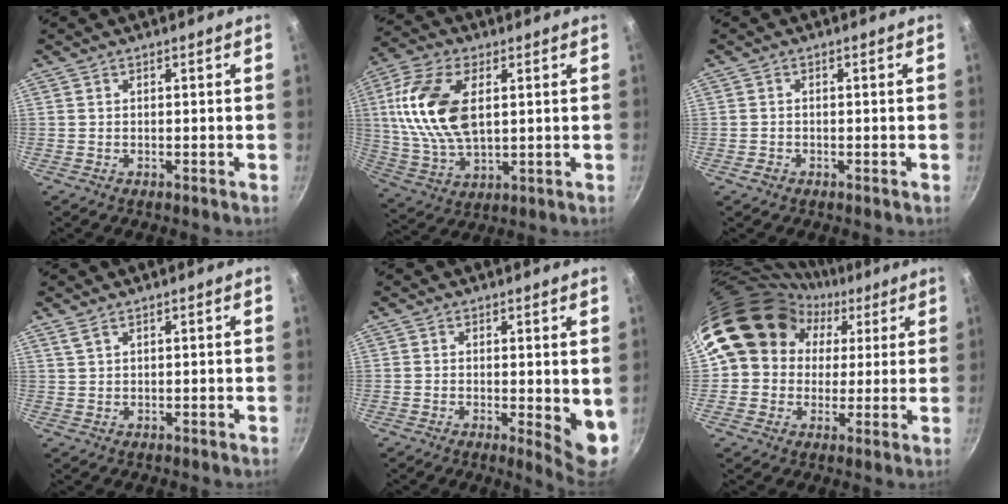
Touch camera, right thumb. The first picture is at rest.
{"total": 16.6, "force": [3.3, 9.1, 13.4], "torque": [-0.258, -0.002, 0.065]}
{"total": 1.3, "force": [-0.7, 1.0, 0.5], "torque": [-0.007, 0.005, -0.013]}
{"total": 1.5, "force": [1.1, 0.5, 0.9], "torque": [-0.018, -0.002, 0.025]}
{"total": 6.4, "force": [0.1, 2.0, 6.1], "torque": [-0.074, -0.018, 0.002]}
{"total": 16.9, "force": [4.2, 14.9, 6.9], "torque": [-0.090, 0.041, 0.060]}